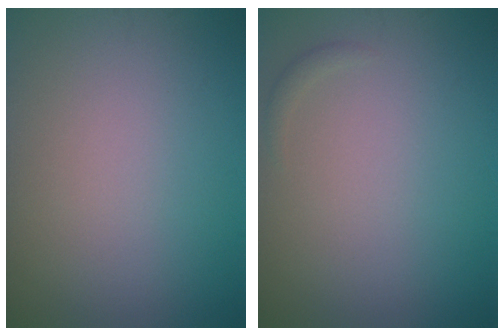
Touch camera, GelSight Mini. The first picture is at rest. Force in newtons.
{"total": 0.6, "press": 0.6, "slide": 0.0}